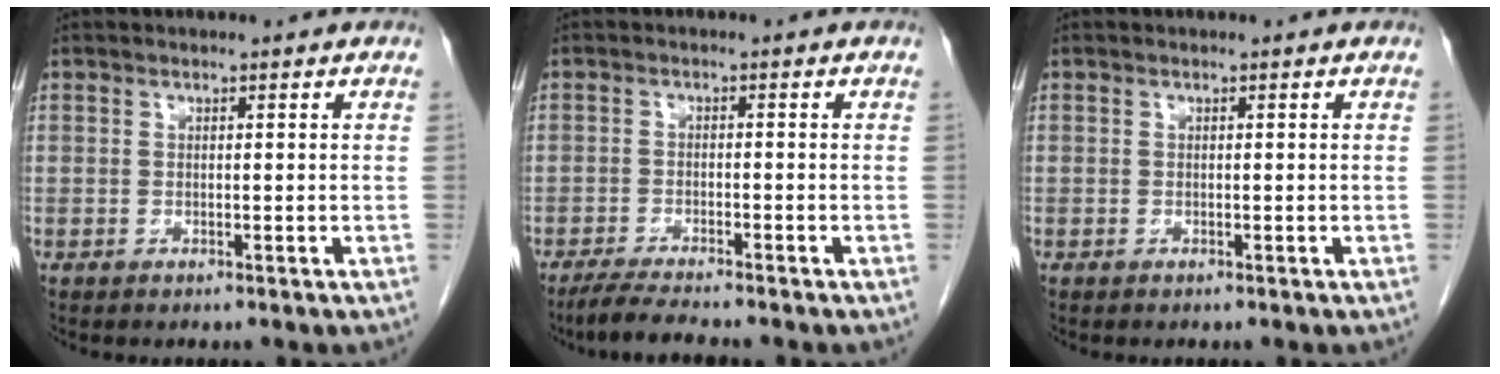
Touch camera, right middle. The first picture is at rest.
{"total": 4.9, "force": [-4.3, -0.1, 2.3], "torque": [-0.046, -0.019, -0.078]}
{"total": 0.0}